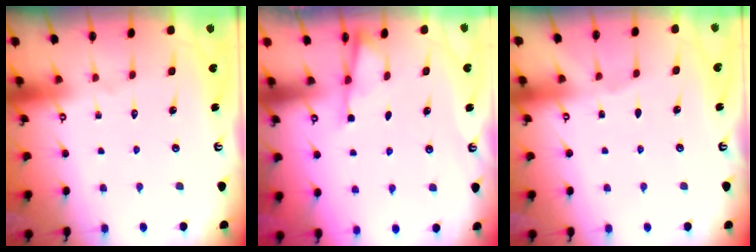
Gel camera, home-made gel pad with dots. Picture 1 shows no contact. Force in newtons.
{"total": 2.5, "press": 2.4, "slide": 0.4}
{"total": 1.6, "press": 1.5, "slide": 0.3}